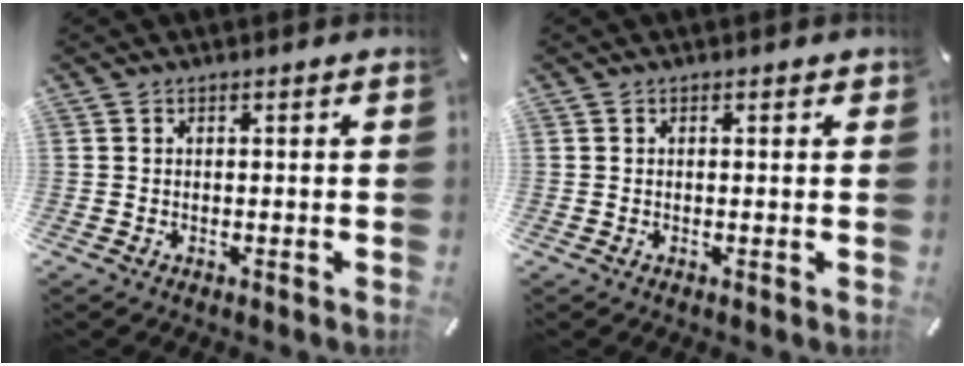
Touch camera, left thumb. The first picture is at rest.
{"total": 0.5, "force": [0.1, 0.2, 0.4], "torque": [-0.010, 0.002, 0.000]}